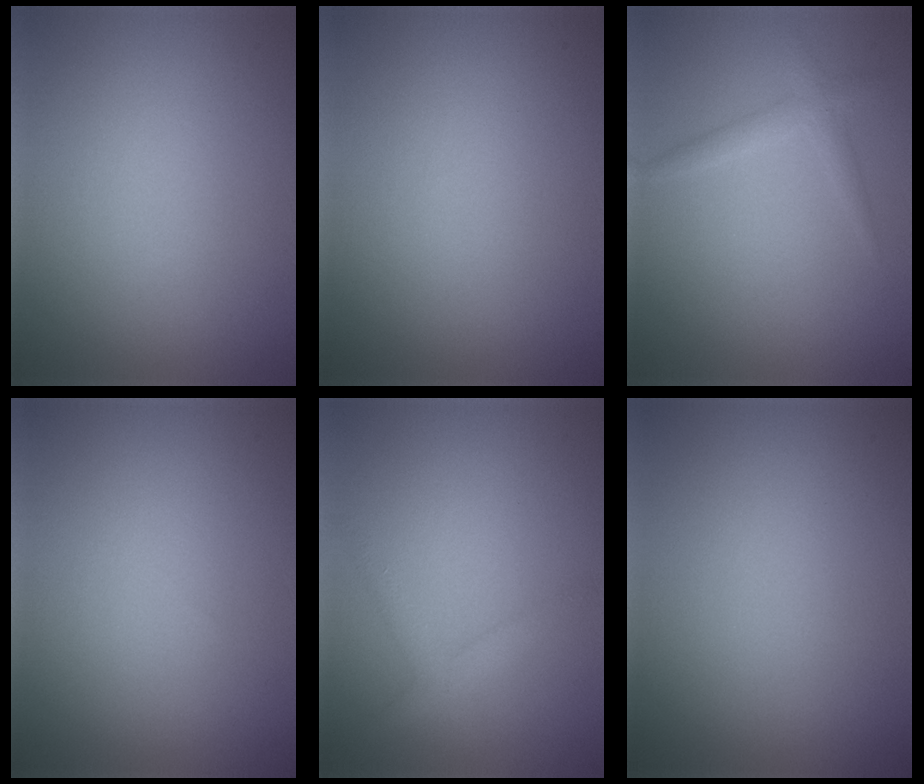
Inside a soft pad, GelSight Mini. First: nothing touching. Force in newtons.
{"total": 0.0}
{"total": 1.6, "press": 1.6, "slide": 0.1}
{"total": 0.0}
{"total": 2.0, "press": 2.0, "slide": 0.2}
{"total": 0.0}